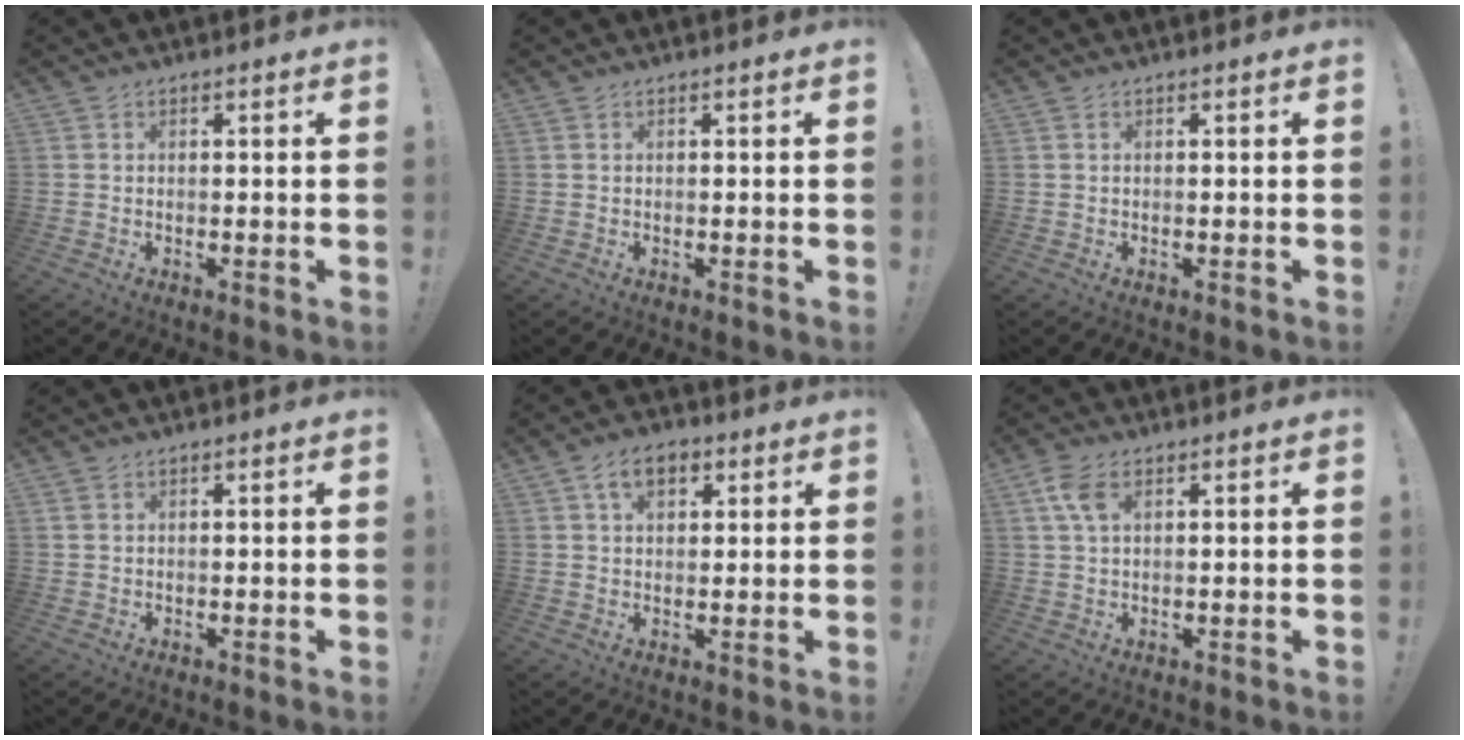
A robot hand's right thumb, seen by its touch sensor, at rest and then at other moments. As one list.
[{"total": 0.0}, {"total": 0.0}, {"total": 0.9, "force": [0.4, 0.7, 0.2], "torque": [-0.001, 0.000, 0.008]}, {"total": 7.4, "force": [3.1, 4.7, 4.7], "torque": [-0.070, 0.006, 0.056]}, {"total": 5.8, "force": [2.2, 3.1, 4.3], "torque": [-0.083, -0.003, 0.041]}]